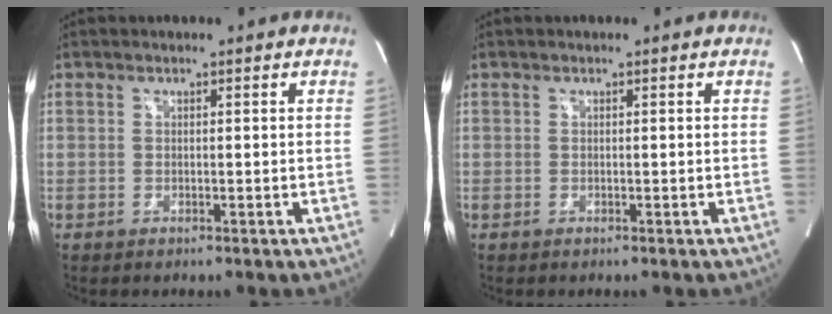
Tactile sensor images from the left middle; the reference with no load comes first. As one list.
[{"total": 0.0}]